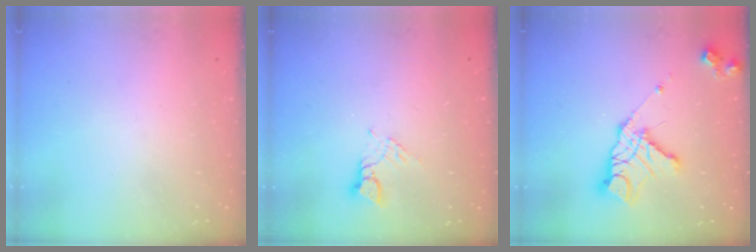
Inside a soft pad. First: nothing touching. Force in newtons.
{"total": 2.6, "press": 2.6, "slide": 0.3}
{"total": 14.5, "press": 14.5, "slide": 1.4}